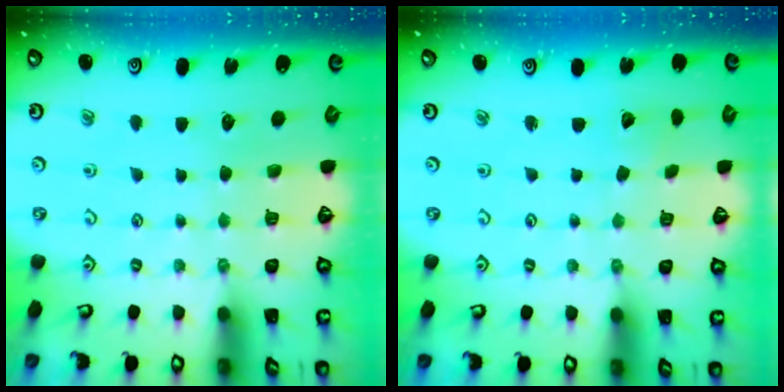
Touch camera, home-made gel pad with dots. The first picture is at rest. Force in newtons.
{"total": 1.8, "press": 1.8, "slide": 0.1}